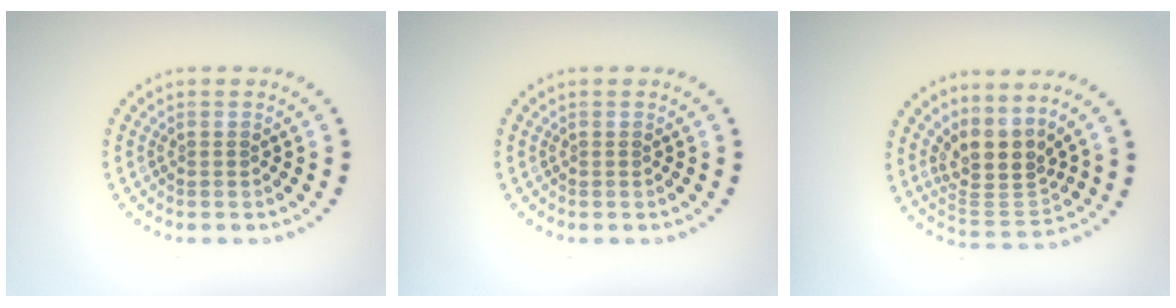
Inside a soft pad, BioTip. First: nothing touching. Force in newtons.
{"total": 0.0}
{"total": 4.1, "press": 3.1, "slide": 2.7}